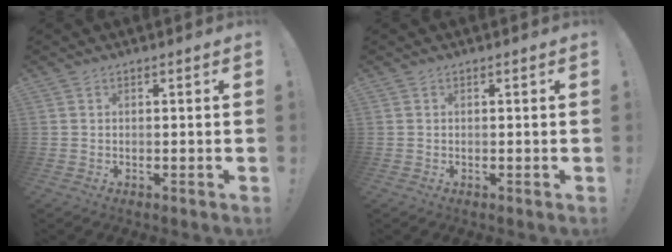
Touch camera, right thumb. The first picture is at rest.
{"total": 0.0}